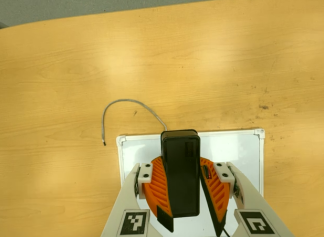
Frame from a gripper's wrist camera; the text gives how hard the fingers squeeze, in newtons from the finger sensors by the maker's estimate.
{"total": 10.4, "left": 10.7, "right": 10.1}